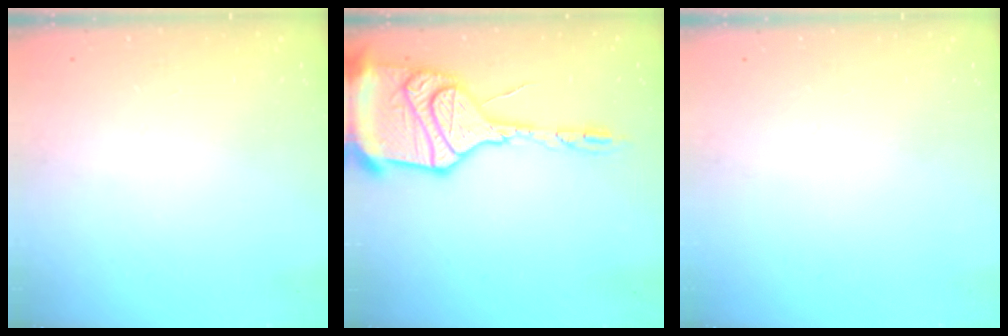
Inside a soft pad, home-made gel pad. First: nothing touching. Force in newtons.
{"total": 23.1, "press": 22.5, "slide": 4.9}
{"total": 0.0}